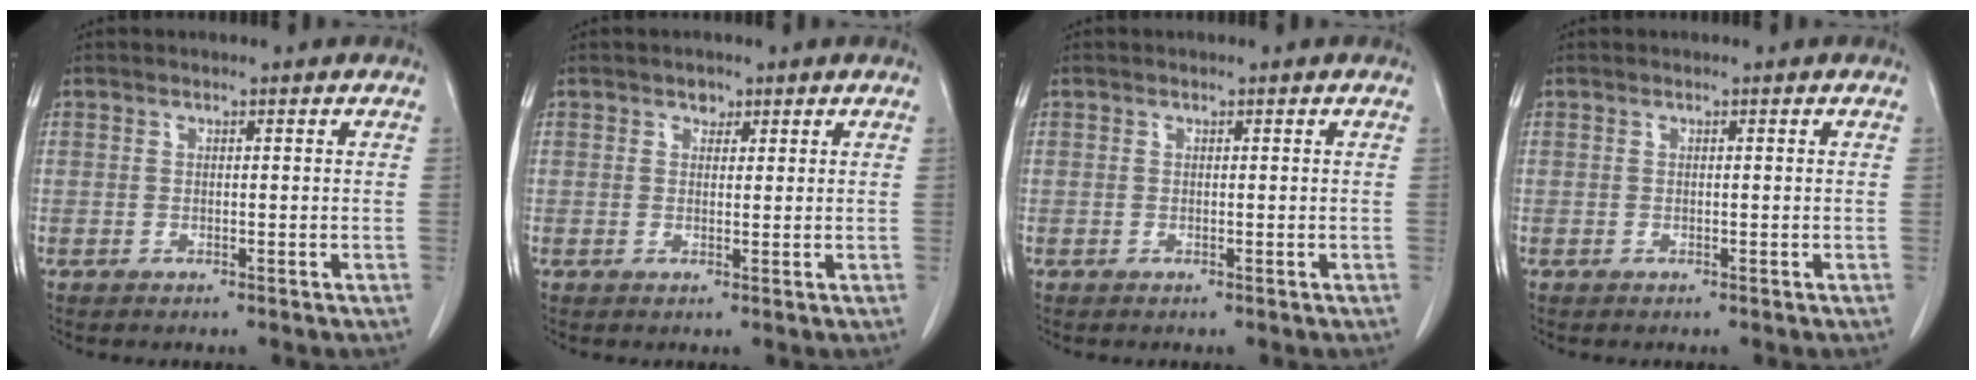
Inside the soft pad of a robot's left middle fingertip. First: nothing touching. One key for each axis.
{"total": 1.4, "fx": 0.9, "fy": 1.0, "fz": 0.4, "tx": -0.005, "ty": -0.003, "tz": 0.013}
{"total": 0.0}
{"total": 0.0}